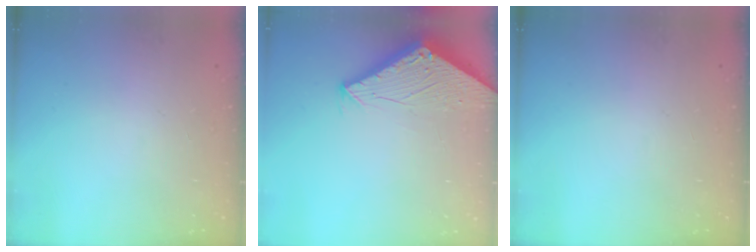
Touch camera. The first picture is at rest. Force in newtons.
{"total": 2.8, "press": 2.8, "slide": 0.1}
{"total": 0.0}